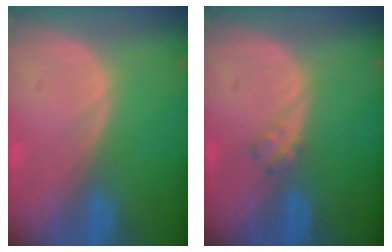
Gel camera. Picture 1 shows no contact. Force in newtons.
{"total": 1.6, "press": 1.6, "slide": 0.2}